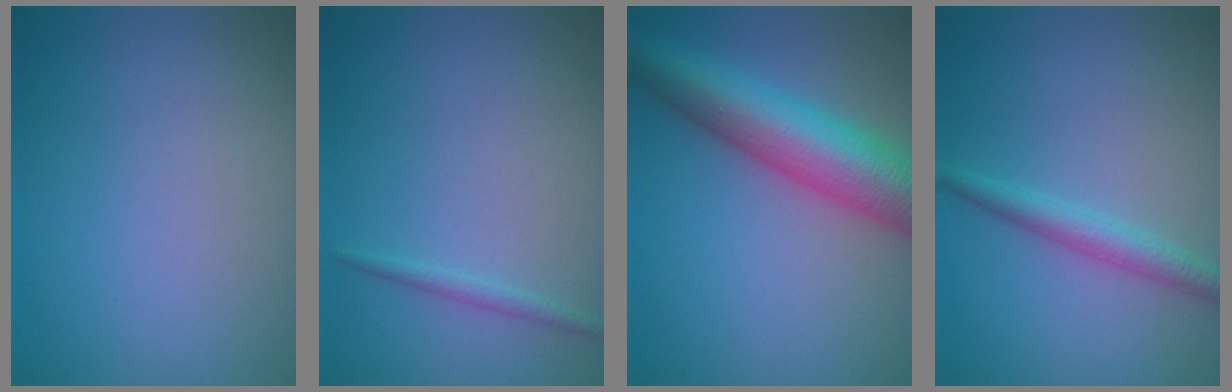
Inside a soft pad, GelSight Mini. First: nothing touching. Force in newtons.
{"total": 0.9, "press": 0.9, "slide": 0.0}
{"total": 9.5, "press": 9.5, "slide": 0.1}
{"total": 2.4, "press": 2.4, "slide": 0.1}